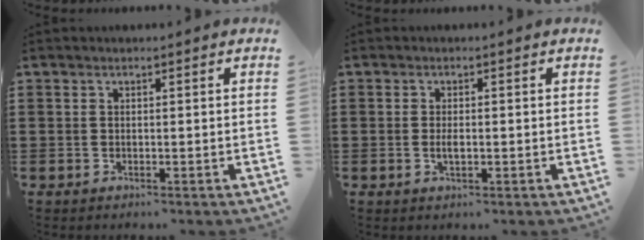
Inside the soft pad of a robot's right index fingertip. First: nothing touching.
{"total": 1.8, "force": [-0.2, 0.7, 1.7], "torque": [-0.031, -0.001, -0.004]}